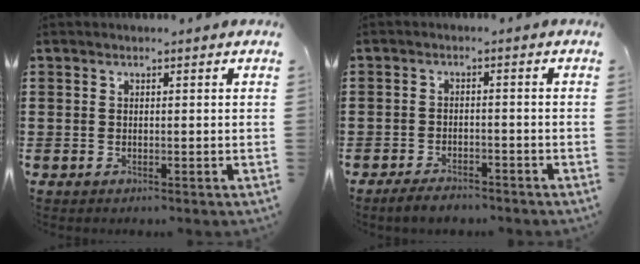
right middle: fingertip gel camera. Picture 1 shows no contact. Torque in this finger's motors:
{"motor_torque": [0.39, -0.36, 0.04, 0.08]}